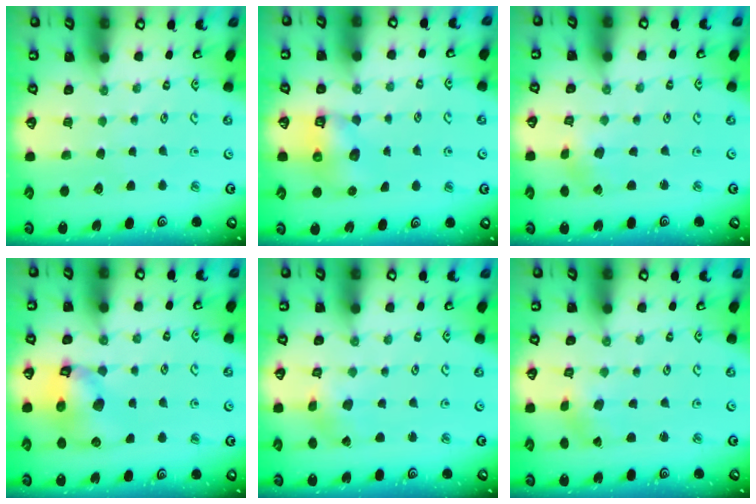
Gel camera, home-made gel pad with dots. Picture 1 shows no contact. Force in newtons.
{"total": 6.4, "press": 6.4, "slide": 0.7}
{"total": 1.1, "press": 1.1, "slide": 0.2}
{"total": 10.9, "press": 10.8, "slide": 1.5}
{"total": 1.5, "press": 1.5, "slide": 0.3}
{"total": 1.1, "press": 1.1, "slide": 0.2}